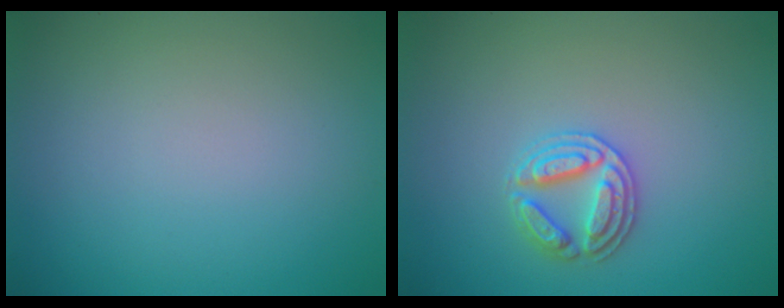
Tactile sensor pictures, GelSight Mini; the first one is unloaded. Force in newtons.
{"total": 2.8, "press": 2.8, "slide": 0.2}